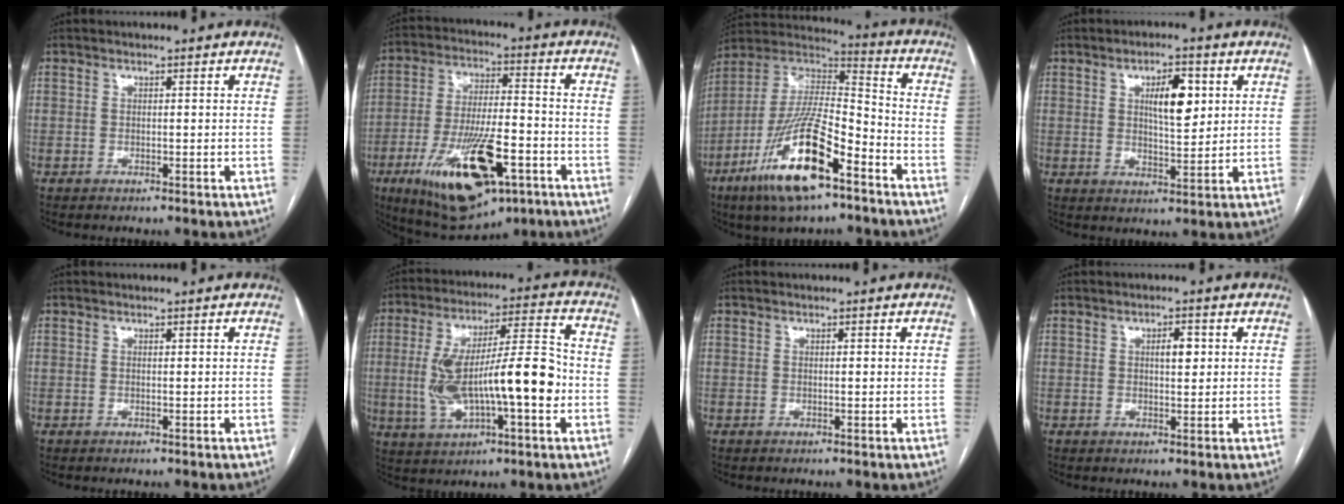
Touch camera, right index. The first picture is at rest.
{"total": 19.5, "force": [-8.8, 6.2, 16.2], "torque": [-0.299, -0.021, -0.135]}
{"total": 20.1, "force": [-10.7, 4.7, 16.4], "torque": [-0.334, -0.024, -0.192]}
{"total": 7.3, "force": [2.3, 2.3, 6.5], "torque": [-0.107, 0.005, 0.041]}
{"total": 0.0}
{"total": 17.2, "force": [-2.3, 3.8, 16.6], "torque": [-0.309, 0.022, -0.029]}
{"total": 0.7, "force": [0.2, 0.2, 0.7], "torque": [-0.015, 0.002, 0.003]}
{"total": 2.9, "force": [0.8, 1.1, 2.6], "torque": [-0.042, 0.003, 0.012]}